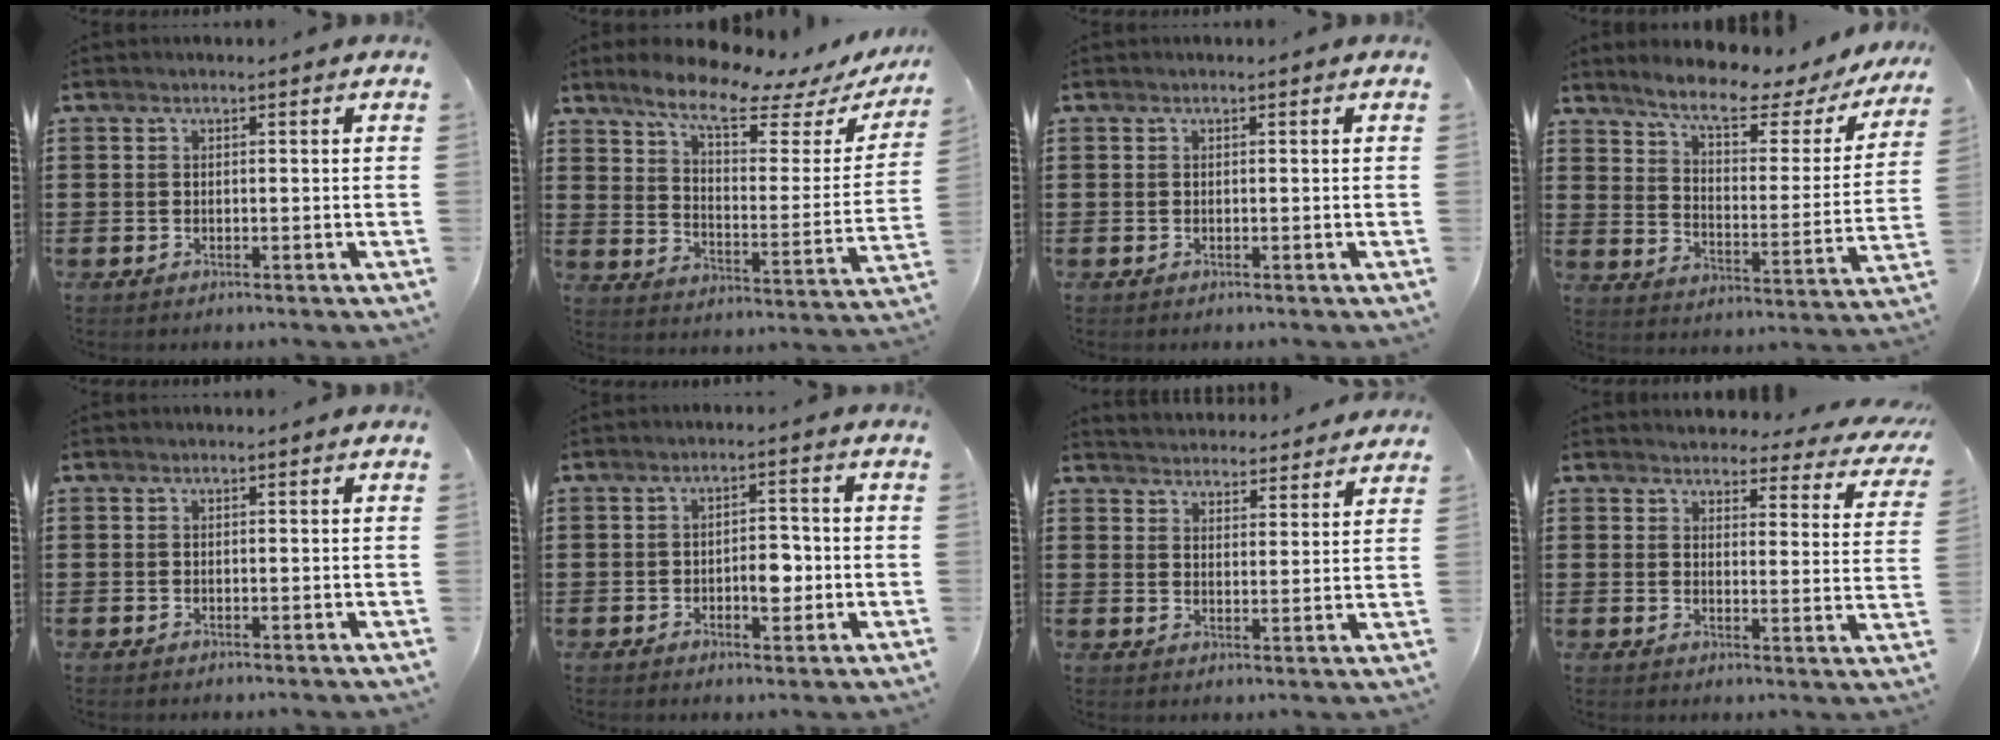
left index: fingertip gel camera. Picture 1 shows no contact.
{"total": 10.1, "force": [8.1, 1.6, 5.8], "torque": [-0.129, -0.044, 0.136]}
{"total": 0.0}
{"total": 8.0, "force": [6.4, 1.2, 4.6], "torque": [-0.100, -0.038, 0.103]}
{"total": 0.0}
{"total": 4.4, "force": [-1.0, 2.3, 3.6], "torque": [-0.050, 0.000, -0.024]}
{"total": 3.9, "force": [3.9, 0.0, -0.4], "torque": [-0.009, -0.027, 0.068]}
{"total": 3.6, "force": [3.5, 0.4, 0.7], "torque": [-0.024, -0.025, 0.057]}